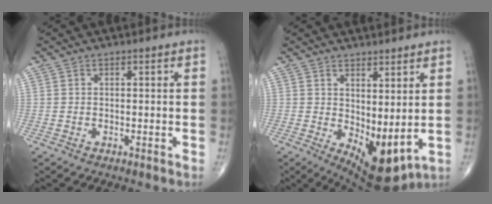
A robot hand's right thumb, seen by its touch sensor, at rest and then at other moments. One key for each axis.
{"total": 9.4, "fx": 0.7, "fy": 4.3, "fz": 8.3, "tx": -0.112, "ty": -0.022, "tz": 0.031}